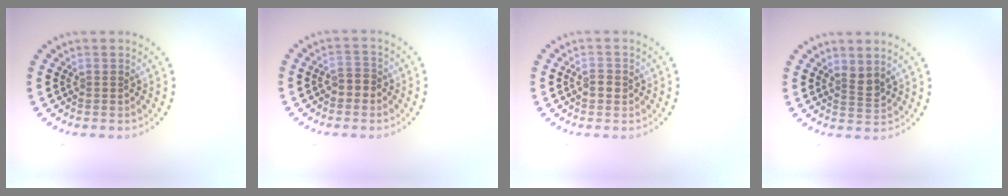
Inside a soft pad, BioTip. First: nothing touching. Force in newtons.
{"total": 1.7, "press": 1.7, "slide": 0.3}
{"total": 1.3, "press": 1.3, "slide": 0.2}
{"total": 1.4, "press": 1.0, "slide": 1.0}